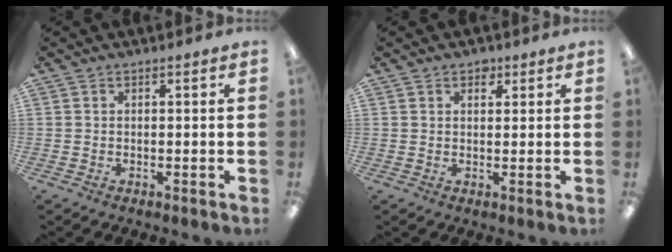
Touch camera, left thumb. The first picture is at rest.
{"total": 2.5, "force": [1.6, 1.5, 1.1], "torque": [0.000, -0.007, 0.024]}